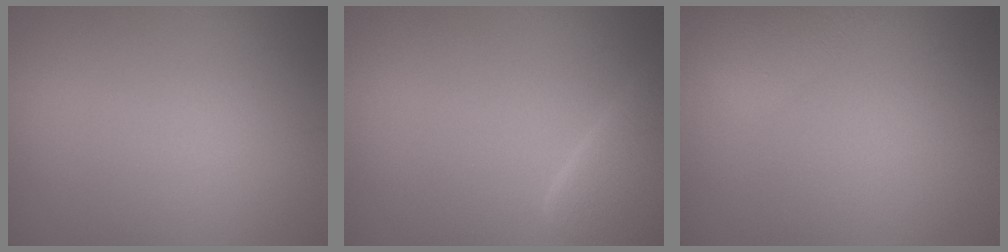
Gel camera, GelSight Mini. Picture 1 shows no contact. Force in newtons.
{"total": 3.7, "press": 3.7, "slide": 0.3}
{"total": 2.5, "press": 2.5, "slide": 0.2}